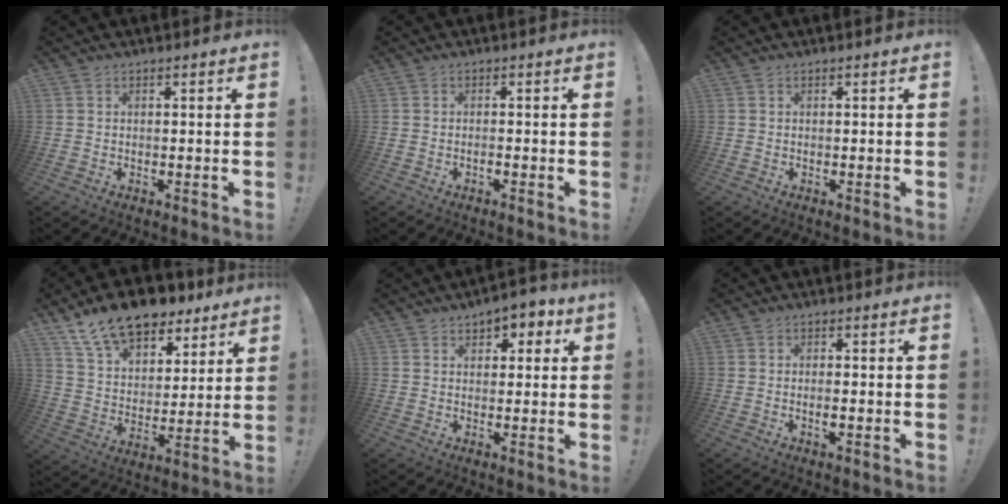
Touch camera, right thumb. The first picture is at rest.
{"total": 1.2, "force": [-1.0, 0.0, 0.7], "torque": [-0.020, 0.001, -0.017]}
{"total": 0.0}
{"total": 15.9, "force": [12.1, 8.1, 6.2], "torque": [-0.118, -0.081, 0.225]}
{"total": 4.1, "force": [1.9, 2.7, 2.4], "torque": [-0.014, -0.011, 0.028]}
{"total": 2.1, "force": [-0.8, 0.6, 1.9], "torque": [-0.031, 0.003, -0.013]}